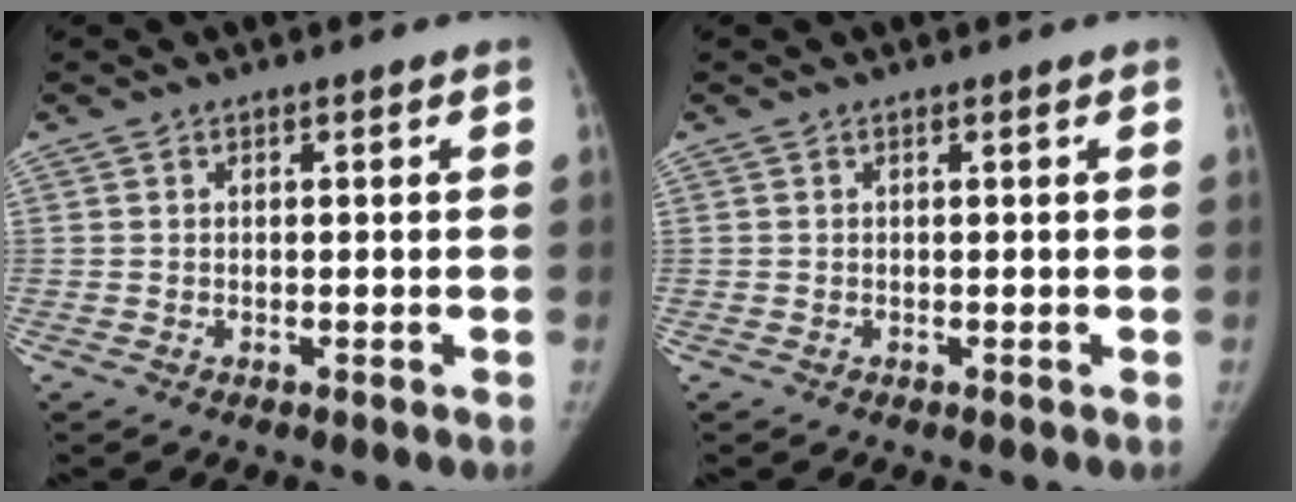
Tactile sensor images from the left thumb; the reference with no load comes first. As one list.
[{"total": 0.0}]